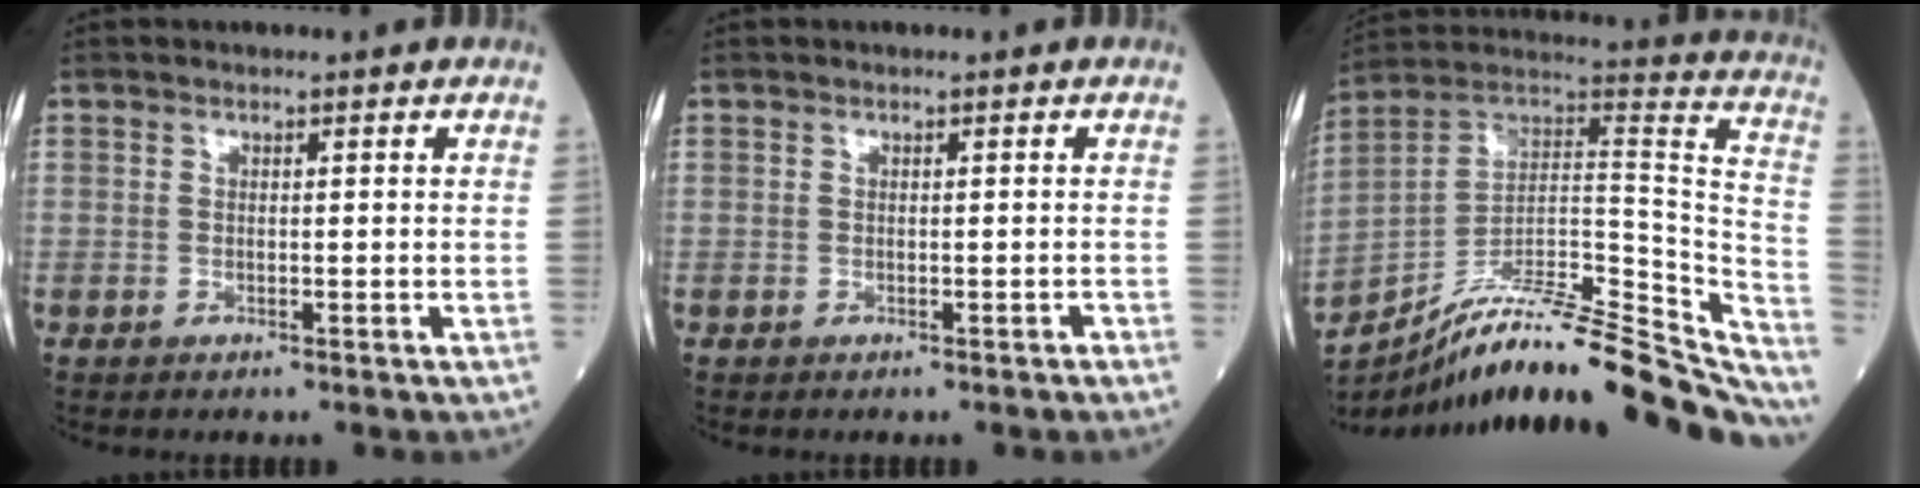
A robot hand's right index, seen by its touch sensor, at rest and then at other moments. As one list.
[{"total": 0.0}, {"total": 32.7, "force": [-27.9, 5.8, 16.1], "torque": [-0.177, 0.005, -0.403]}]